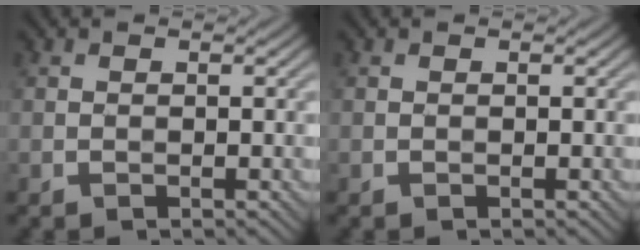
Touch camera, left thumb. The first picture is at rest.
{"total": 0.0}